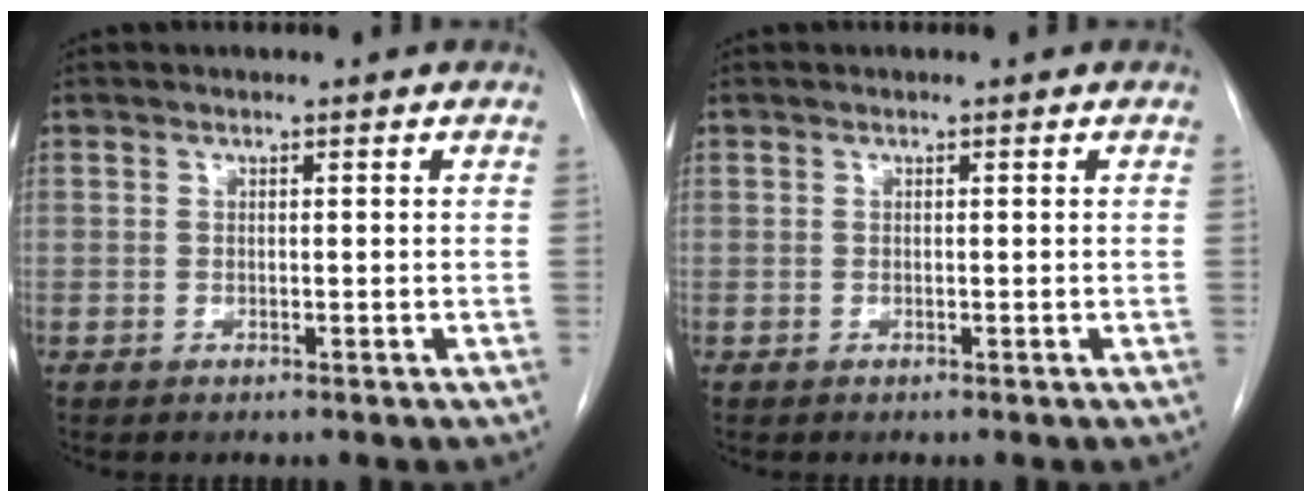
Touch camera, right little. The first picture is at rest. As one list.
[{"total": 0.0}]